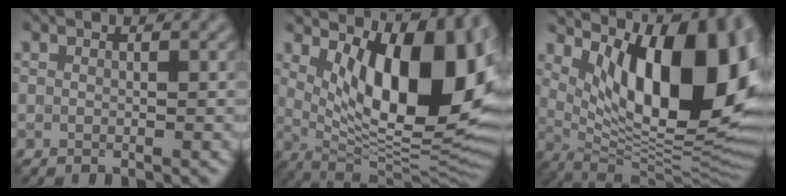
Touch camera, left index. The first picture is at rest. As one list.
[{"total": 13.9, "force": [3.7, 5.6, 12.1], "torque": [-0.159, -0.013, 0.065]}, {"total": 15.3, "force": [4.6, 6.3, 13.2], "torque": [-0.160, -0.012, 0.075]}]